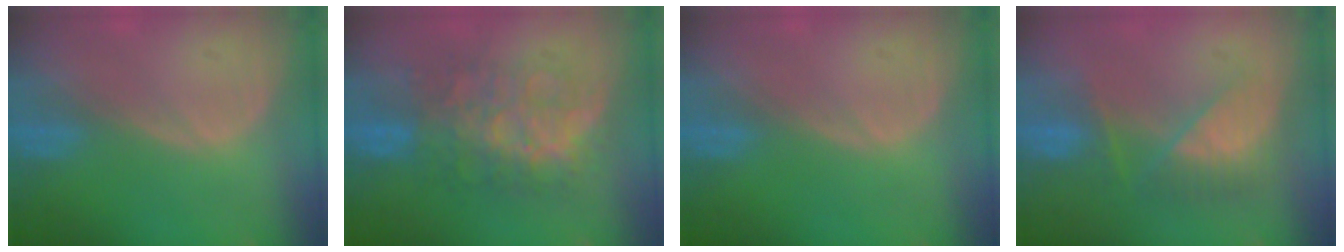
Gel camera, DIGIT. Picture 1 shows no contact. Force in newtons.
{"total": 8.9, "press": 8.9, "slide": 0.3}
{"total": 0.0}
{"total": 7.7, "press": 7.0, "slide": 3.2}